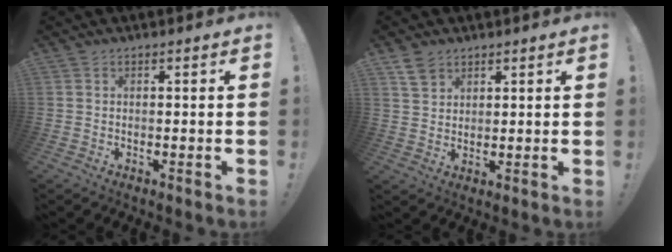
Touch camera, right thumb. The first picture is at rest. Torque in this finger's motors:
{"motor_torque": [0.27, 0.67, -0.08, 0.08, -0.08]}